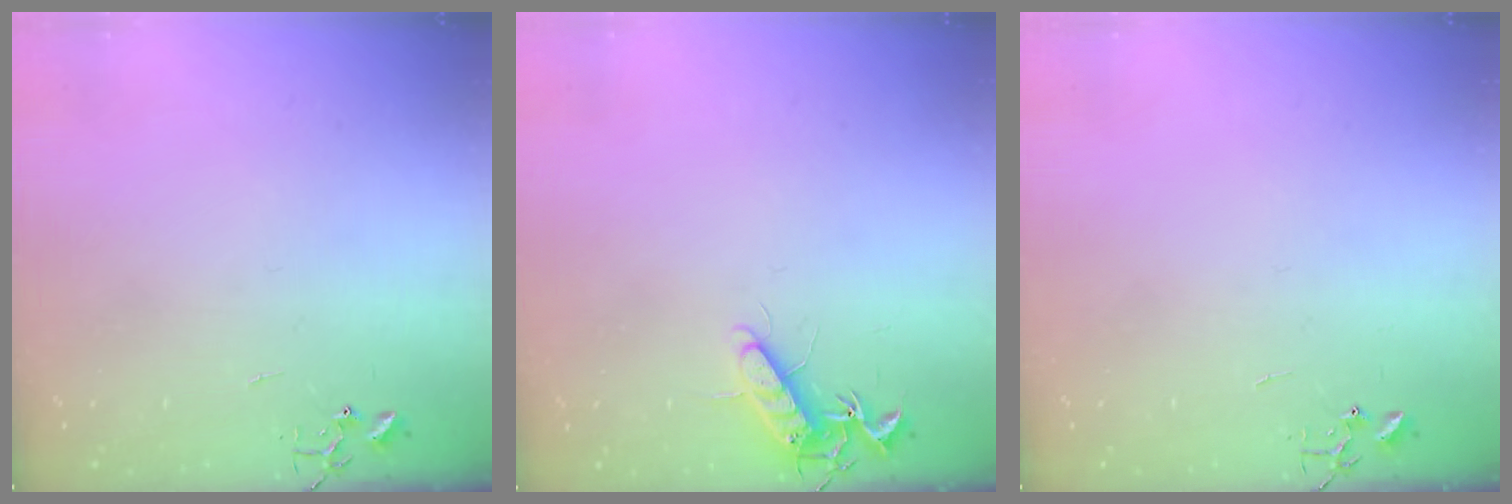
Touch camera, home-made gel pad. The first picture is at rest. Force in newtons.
{"total": 11.1, "press": 11.1, "slide": 0.3}
{"total": 0.0}